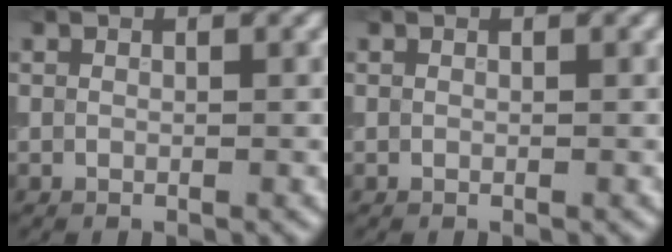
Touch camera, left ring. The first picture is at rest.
{"total": 0.0}